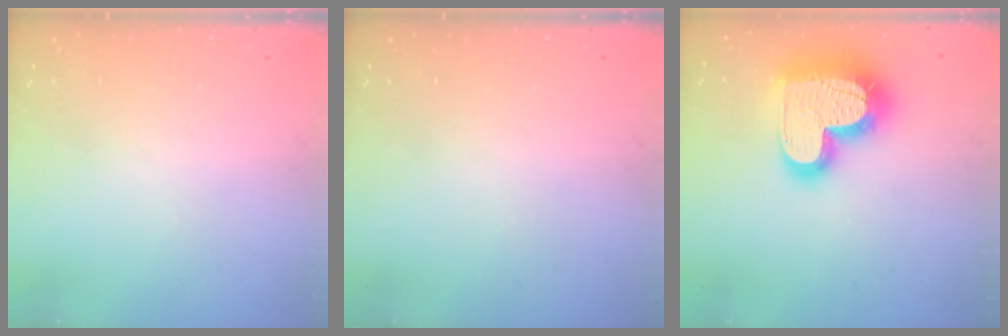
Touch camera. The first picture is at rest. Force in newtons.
{"total": 0.0}
{"total": 23.3, "press": 23.2, "slide": 1.9}